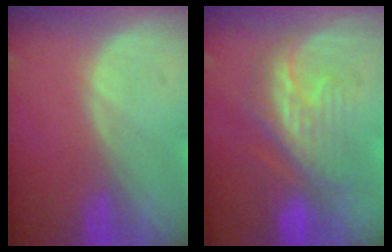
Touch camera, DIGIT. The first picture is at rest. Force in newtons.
{"total": 8.2, "press": 7.9, "slide": 1.8}